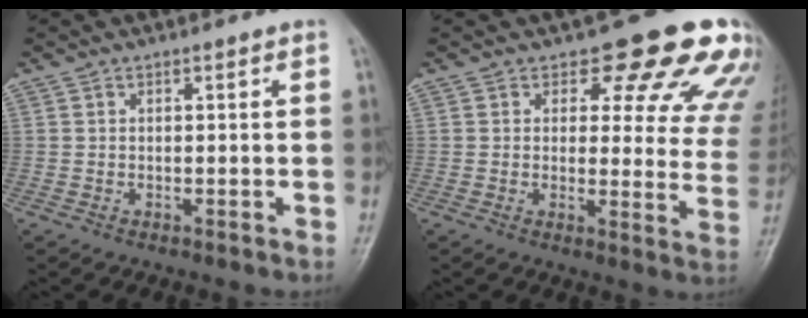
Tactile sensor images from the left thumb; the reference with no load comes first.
{"total": 17.0, "force": [12.1, 7.1, 9.5], "torque": [-0.057, -0.064, 0.120]}